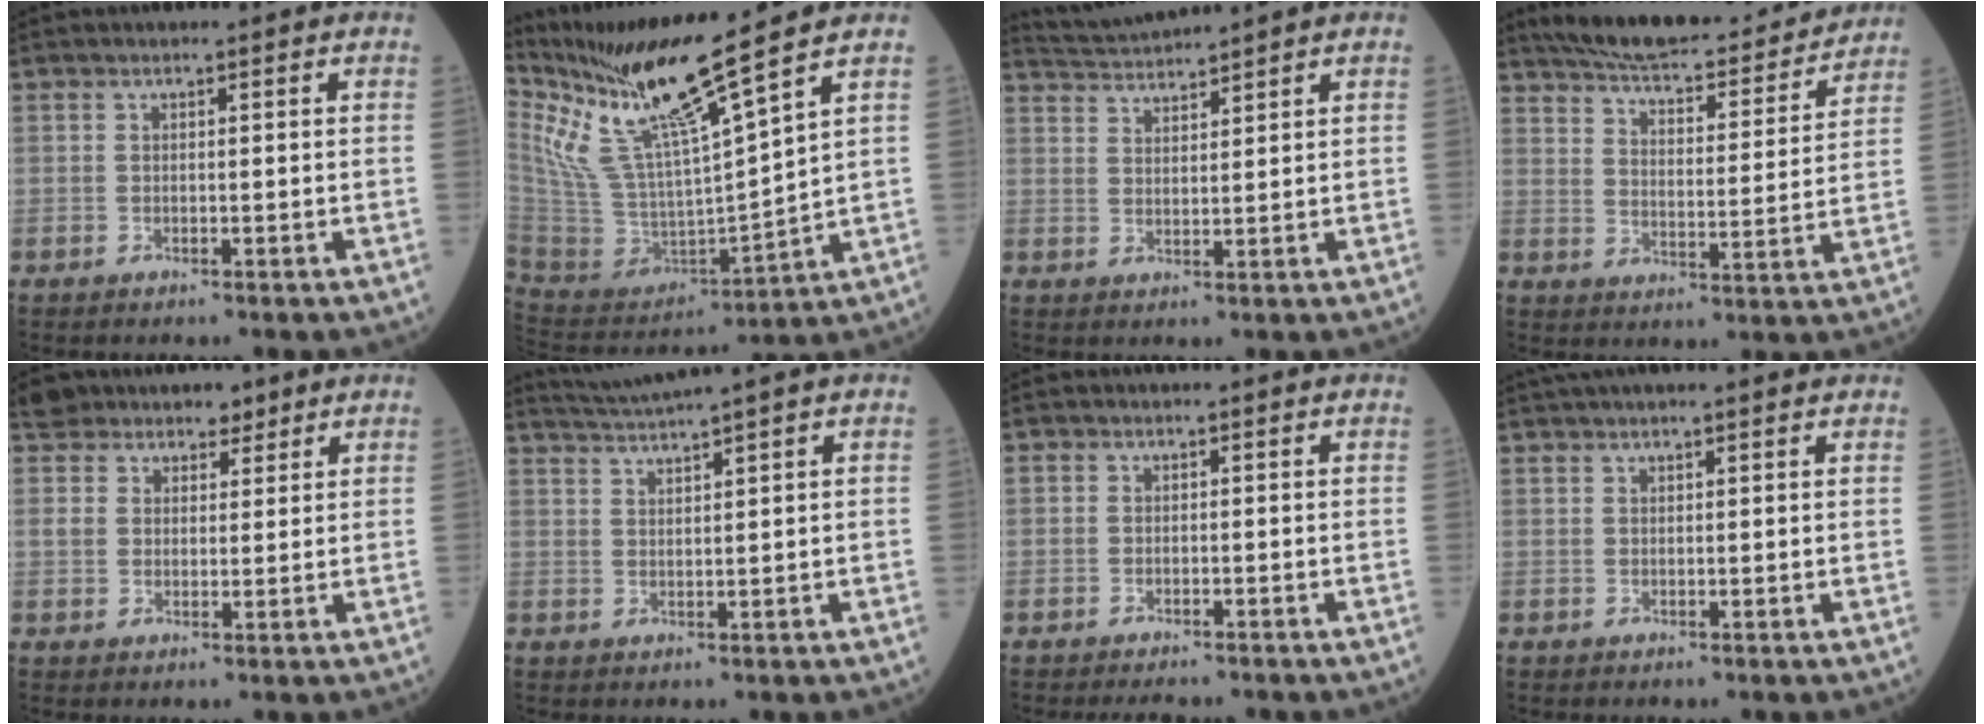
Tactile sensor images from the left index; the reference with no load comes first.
{"total": 15.8, "force": [12.4, -2.0, 9.6], "torque": [-0.193, -0.014, 0.259]}
{"total": 4.3, "force": [4.1, -1.3, -0.2], "torque": [-0.009, 0.008, 0.087]}
{"total": 20.7, "force": [18.7, 3.7, 7.9], "torque": [-0.116, -0.004, 0.256]}
{"total": 5.8, "force": [4.4, 3.8, 0.3], "torque": [0.012, 0.008, 0.068]}
{"total": 3.9, "force": [3.2, -1.9, 1.0], "torque": [-0.030, -0.001, 0.072]}
{"total": 2.9, "force": [-2.6, 1.0, 0.8], "torque": [-0.013, -0.006, -0.038]}
{"total": 6.5, "force": [5.7, 0.0, 3.1], "torque": [-0.044, 0.034, 0.076]}